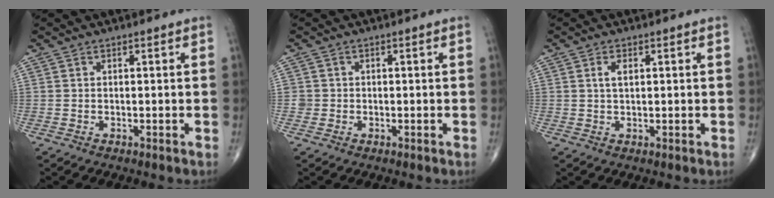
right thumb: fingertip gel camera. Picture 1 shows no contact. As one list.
[{"total": 1.4, "force": [-0.1, 1.4, 0.0], "torque": [0.008, 0.006, -0.004]}, {"total": 2.2, "force": [0.7, 1.1, 1.8], "torque": [-0.036, 0.002, 0.015]}]